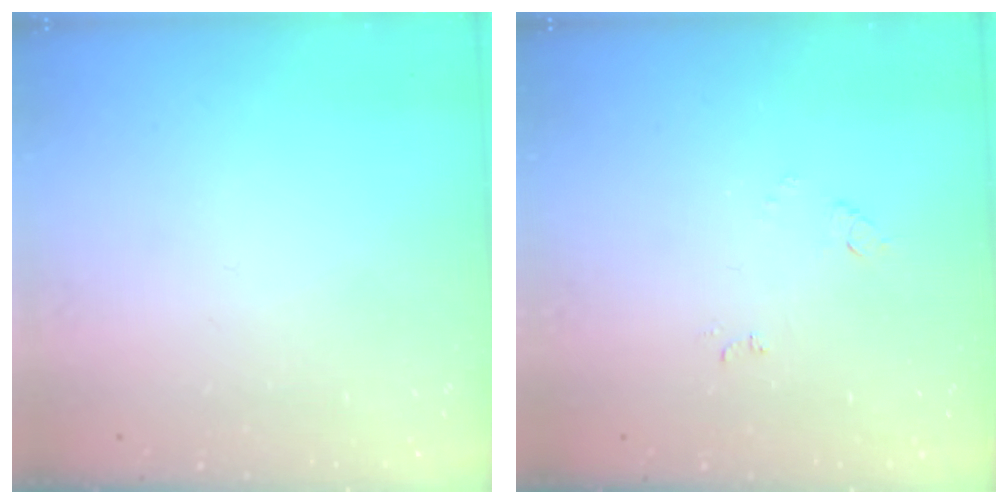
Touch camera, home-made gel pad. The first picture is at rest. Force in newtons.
{"total": 5.8, "press": 5.8, "slide": 0.6}